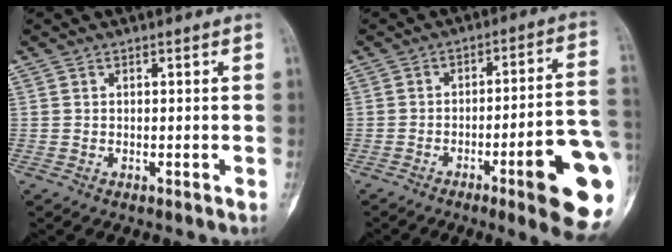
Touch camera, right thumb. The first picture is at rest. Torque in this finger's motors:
{"motor_torque": [2.84, 2.18, 1.51, -1.26, 0.19]}